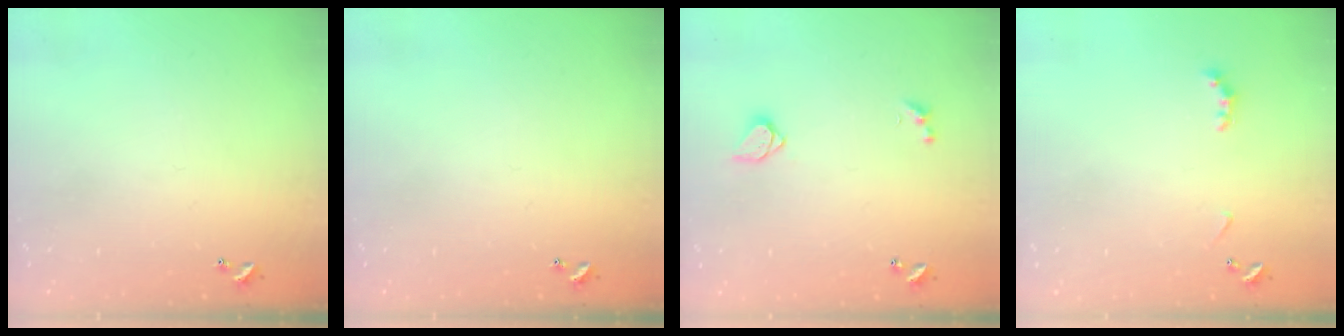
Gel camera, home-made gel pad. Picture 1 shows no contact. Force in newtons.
{"total": 0.0}
{"total": 1.6, "press": 1.5, "slide": 0.3}
{"total": 2.9, "press": 2.8, "slide": 0.6}